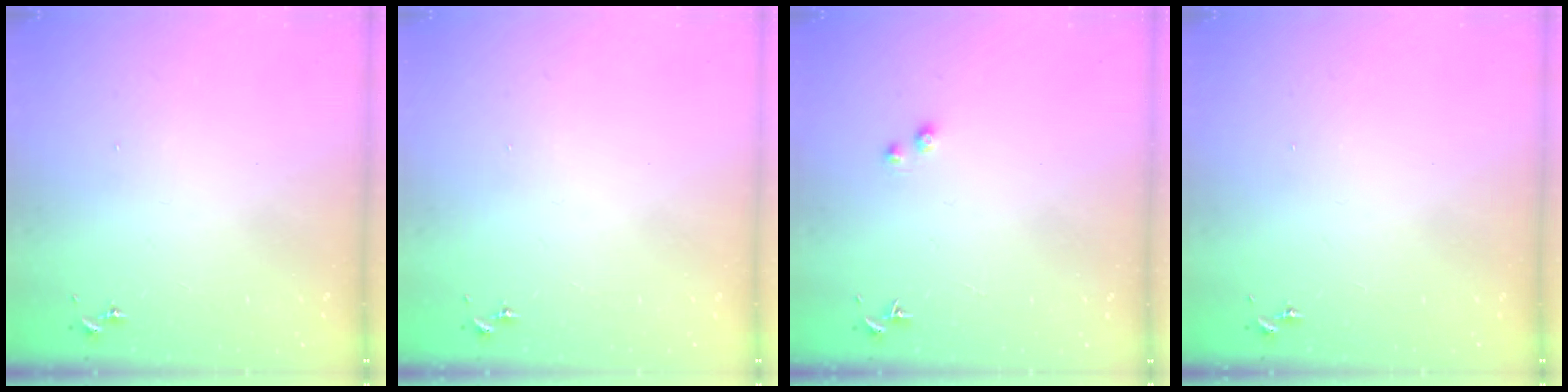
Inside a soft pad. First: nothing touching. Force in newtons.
{"total": 0.0}
{"total": 1.0, "press": 1.0, "slide": 0.1}
{"total": 0.0}